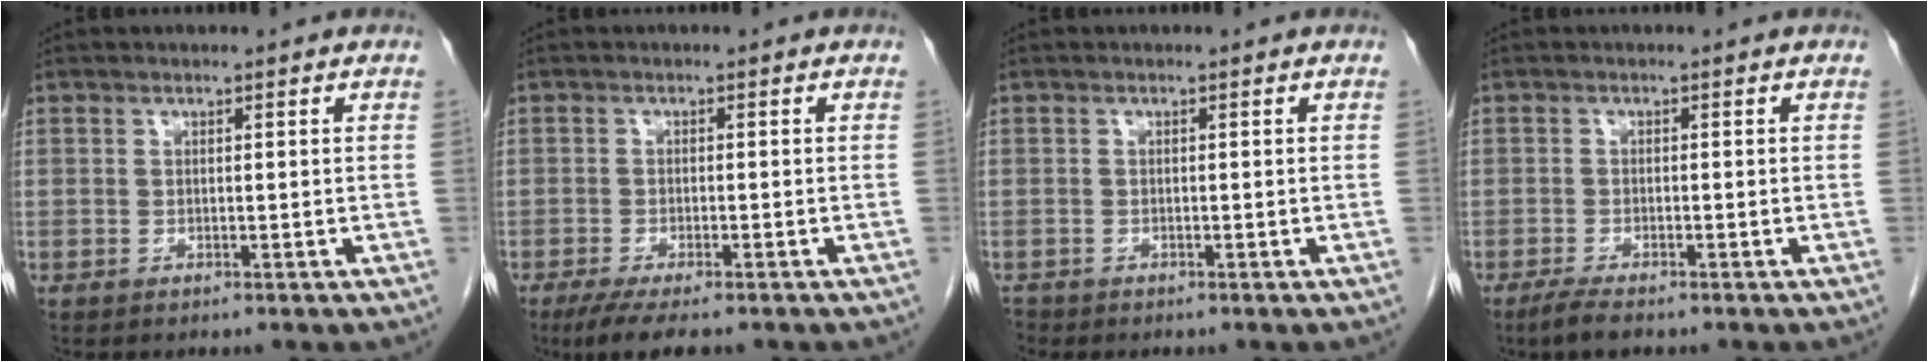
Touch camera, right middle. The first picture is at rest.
{"total": 6.6, "force": [-5.1, 1.3, 4.0], "torque": [-0.061, -0.013, -0.079]}
{"total": 0.9, "force": [-0.8, 0.4, 0.0], "torque": [-0.007, -0.002, -0.015]}
{"total": 2.8, "force": [-2.1, 0.5, 1.7], "torque": [-0.042, -0.007, -0.040]}